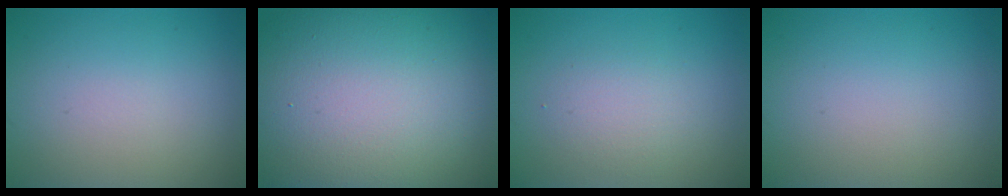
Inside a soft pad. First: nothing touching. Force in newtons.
{"total": 19.6, "press": 19.5, "slide": 1.6}
{"total": 5.3, "press": 5.2, "slide": 0.2}
{"total": 0.0}